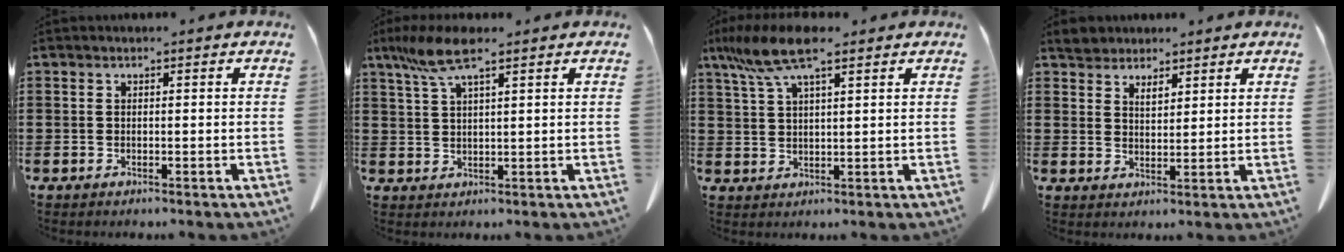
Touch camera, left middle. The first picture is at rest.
{"total": 6.8, "force": [4.2, 1.4, 5.2], "torque": [-0.116, -0.002, 0.073]}
{"total": 8.6, "force": [5.7, 1.9, 6.1], "torque": [-0.139, -0.009, 0.101]}
{"total": 3.5, "force": [3.0, 1.7, 0.7], "torque": [-0.024, 0.004, 0.057]}